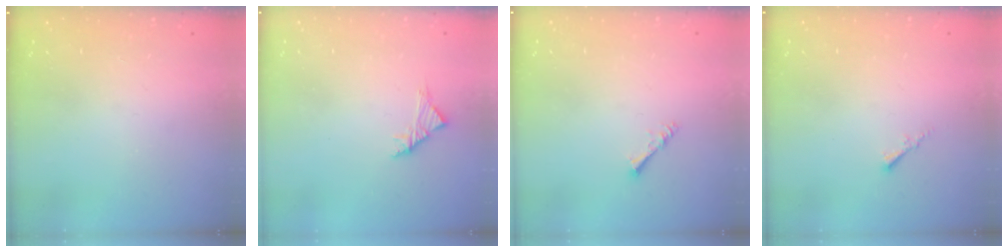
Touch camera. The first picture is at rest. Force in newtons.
{"total": 2.8, "press": 2.6, "slide": 0.8}
{"total": 1.6, "press": 1.5, "slide": 0.3}
{"total": 0.5, "press": 0.4, "slide": 0.3}